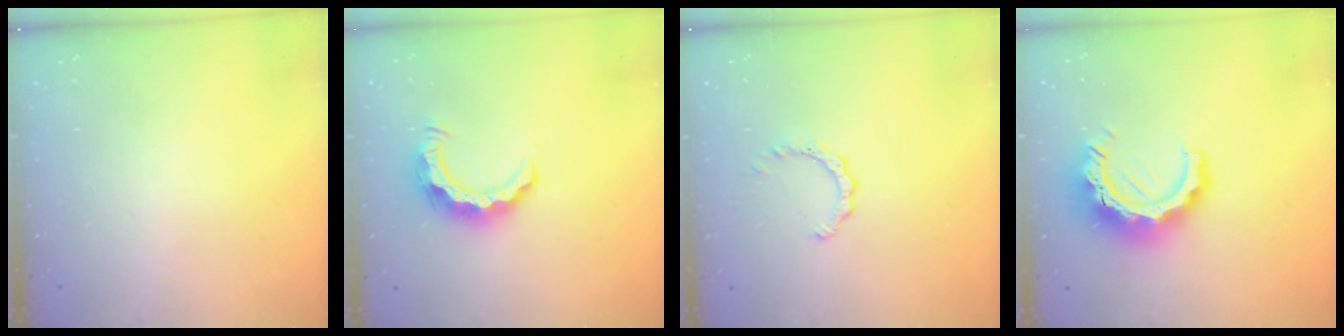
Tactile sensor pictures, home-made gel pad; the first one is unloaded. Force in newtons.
{"total": 8.4, "press": 8.3, "slide": 0.6}
{"total": 2.2, "press": 2.1, "slide": 0.3}
{"total": 12.8, "press": 12.8, "slide": 1.3}